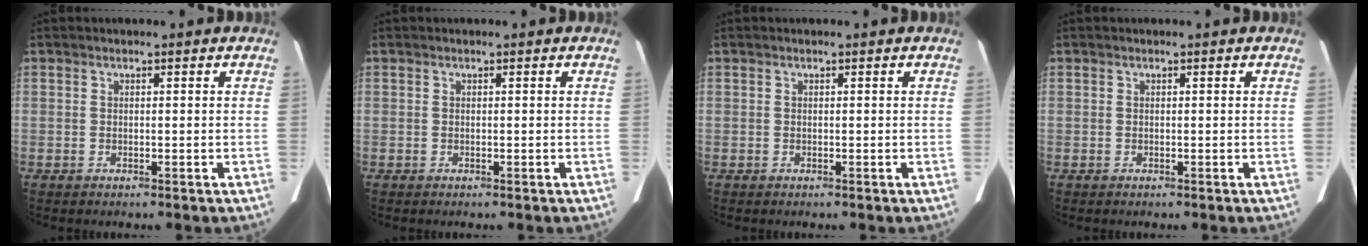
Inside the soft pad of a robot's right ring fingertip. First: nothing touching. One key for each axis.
{"total": 0.0}
{"total": 0.0}
{"total": 0.0}